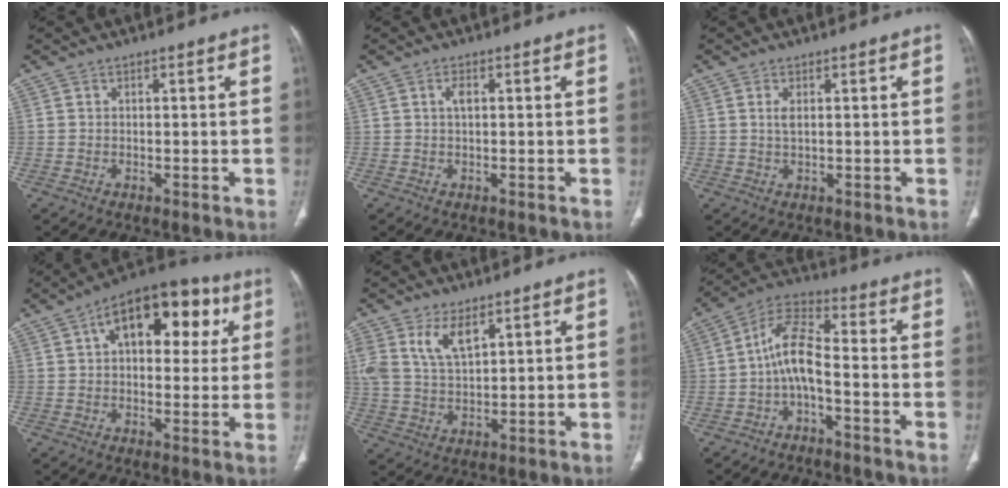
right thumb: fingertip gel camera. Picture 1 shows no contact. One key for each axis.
{"total": 1.5, "fx": 0.4, "fy": 0.6, "fz": 1.3, "tx": -0.027, "ty": 0.003, "tz": 0.007}
{"total": 1.7, "fx": 0.5, "fy": 0.6, "fz": 1.5, "tx": -0.034, "ty": -0.002, "tz": 0.014}
{"total": 18.0, "fx": 5.9, "fy": 10.0, "fz": 13.9, "tx": -0.148, "ty": 0.016, "tz": 0.076}
{"total": 8.6, "fx": 4.6, "fy": 4.2, "fz": 5.9, "tx": -0.112, "ty": -0.013, "tz": 0.099}
{"total": 8.6, "fx": -2.2, "fy": 3.2, "fz": 7.6, "tx": -0.152, "ty": 0.044, "tz": -0.052}